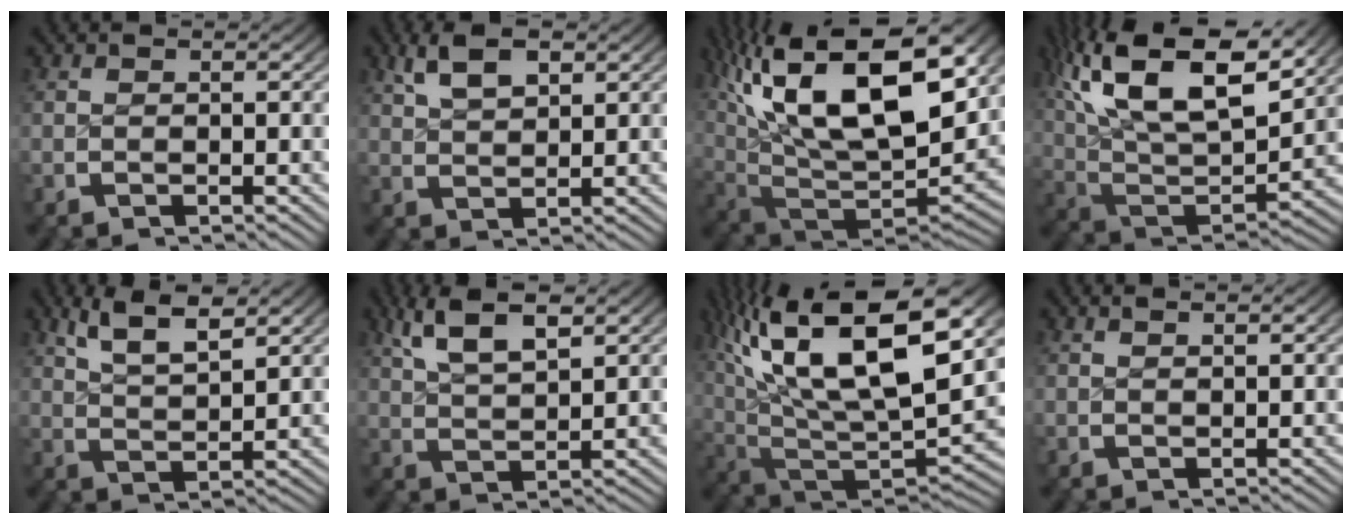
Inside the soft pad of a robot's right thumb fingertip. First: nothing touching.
{"total": 4.0, "force": [2.7, 1.5, 2.6], "torque": [-0.040, 0.007, 0.053]}
{"total": 19.2, "force": [2.9, 11.8, 14.8], "torque": [-0.315, -0.047, 0.066]}
{"total": 14.1, "force": [4.0, 8.5, 10.6], "torque": [-0.228, -0.021, 0.067]}
{"total": 5.4, "force": [4.0, 1.5, 3.3], "torque": [-0.060, 0.005, 0.075]}
{"total": 5.5, "force": [3.8, 1.8, 3.6], "torque": [-0.066, 0.008, 0.074]}
{"total": 19.0, "force": [2.7, 11.8, 14.6], "torque": [-0.313, -0.056, 0.070]}
{"total": 0.9, "force": [0.8, -0.2, 0.3], "torque": [-0.004, 0.001, 0.018]}